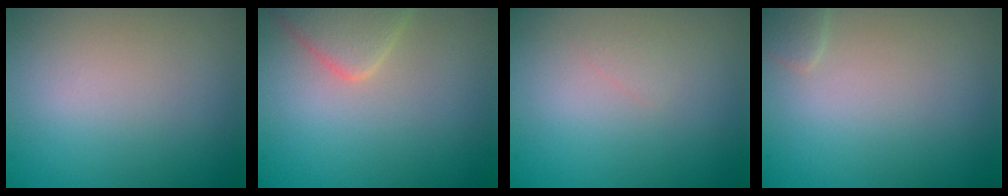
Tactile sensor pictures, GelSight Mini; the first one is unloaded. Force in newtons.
{"total": 3.7, "press": 3.7, "slide": 0.2}
{"total": 0.6, "press": 0.6, "slide": 0.0}
{"total": 1.0, "press": 1.0, "slide": 0.1}